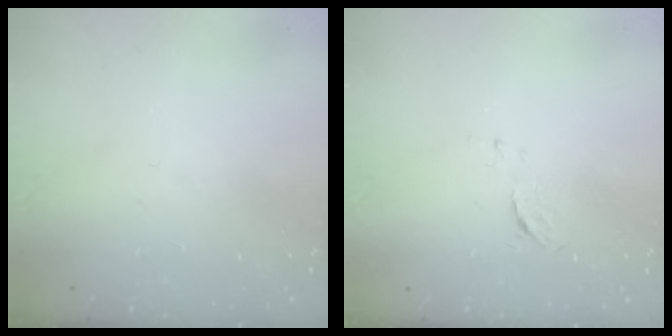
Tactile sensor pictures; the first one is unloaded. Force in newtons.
{"total": 4.1, "press": 4.1, "slide": 0.2}